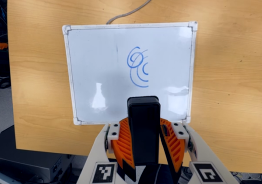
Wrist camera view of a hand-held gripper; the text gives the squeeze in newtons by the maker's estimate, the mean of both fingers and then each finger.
{"total": 8.3, "left": 8.7, "right": 7.9}